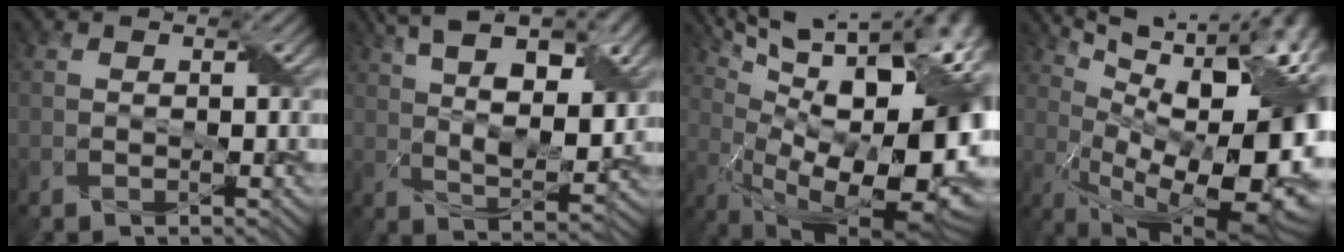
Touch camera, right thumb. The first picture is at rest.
{"total": 14.3, "force": [6.5, 5.6, 11.4], "torque": [-0.191, 0.018, 0.100]}
{"total": 21.2, "force": [5.9, 7.3, 19.0], "torque": [-0.254, 0.029, 0.108]}
{"total": 19.4, "force": [4.4, 6.8, 17.6], "torque": [-0.236, 0.009, 0.086]}